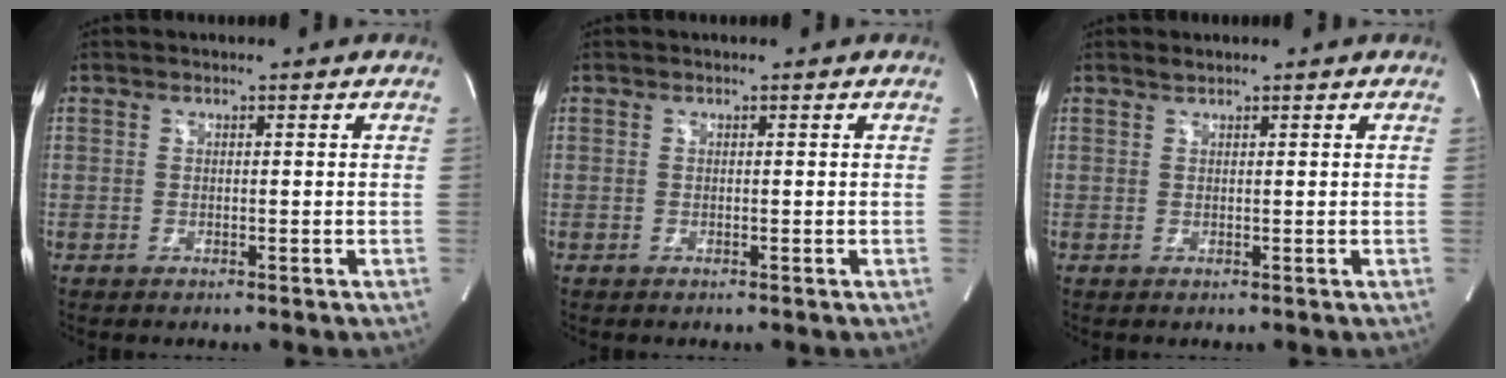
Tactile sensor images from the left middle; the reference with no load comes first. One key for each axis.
{"total": 0.0}
{"total": 0.5, "fx": 0.5, "fy": 0.0, "fz": 0.1, "tx": -0.008, "ty": 0.005, "tz": 0.013}